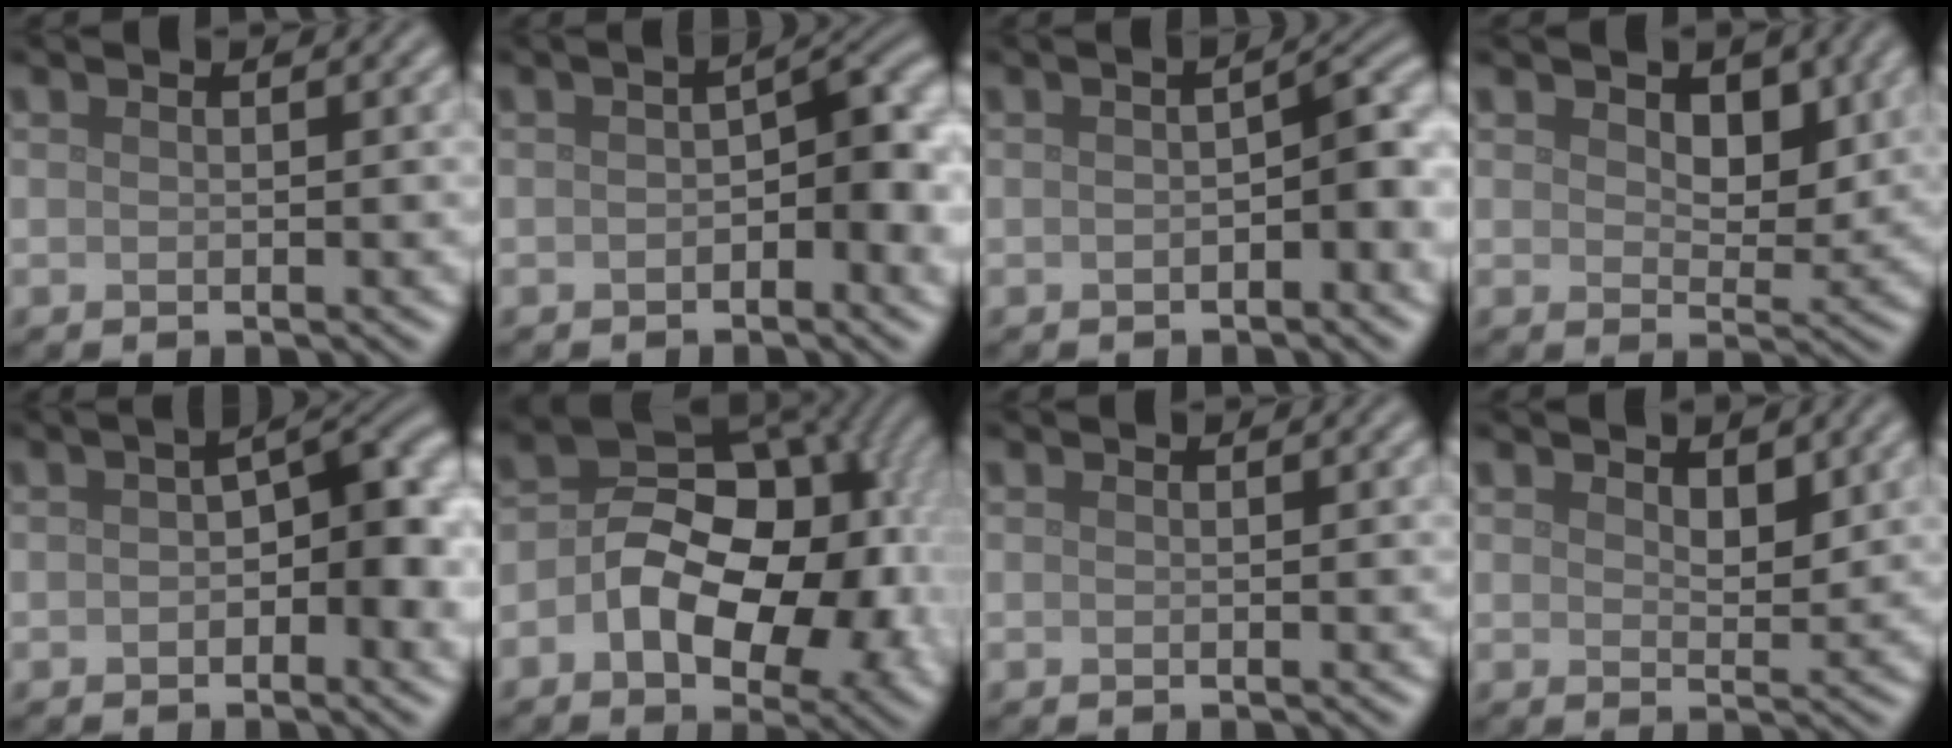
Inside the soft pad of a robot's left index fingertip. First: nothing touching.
{"total": 5.8, "force": [-0.6, 2.7, 5.1], "torque": [-0.053, 0.010, -0.014]}
{"total": 4.0, "force": [-0.6, 1.6, 3.6], "torque": [-0.045, 0.012, -0.011]}
{"total": 3.5, "force": [1.4, 2.2, 2.4], "torque": [-0.039, -0.010, 0.019]}
{"total": 7.3, "force": [0.0, 3.5, 6.4], "torque": [-0.070, 0.018, -0.010]}
{"total": 13.2, "force": [-1.6, 8.9, 9.7], "torque": [-0.108, 0.002, -0.033]}
{"total": 0.0}
{"total": 2.2, "force": [1.2, 1.1, 1.5], "torque": [-0.022, -0.005, 0.022]}